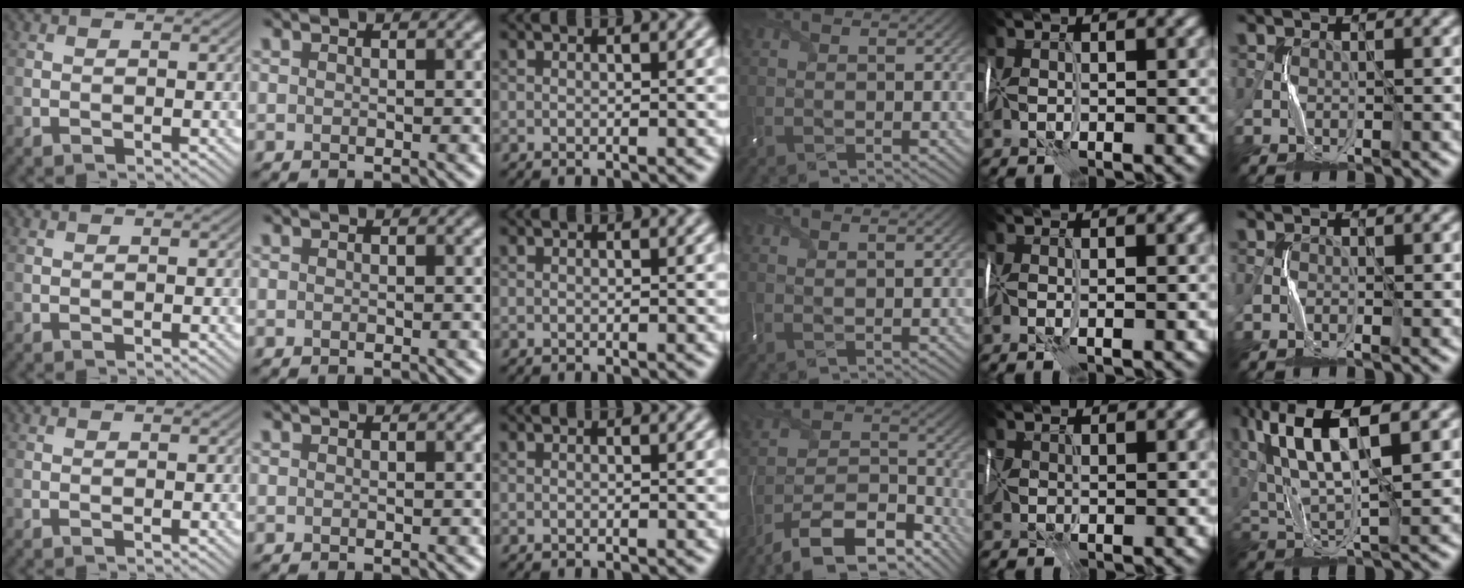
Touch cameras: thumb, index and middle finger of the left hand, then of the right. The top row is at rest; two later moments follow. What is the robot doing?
{"motion": "wrap", "object": "scarf"}